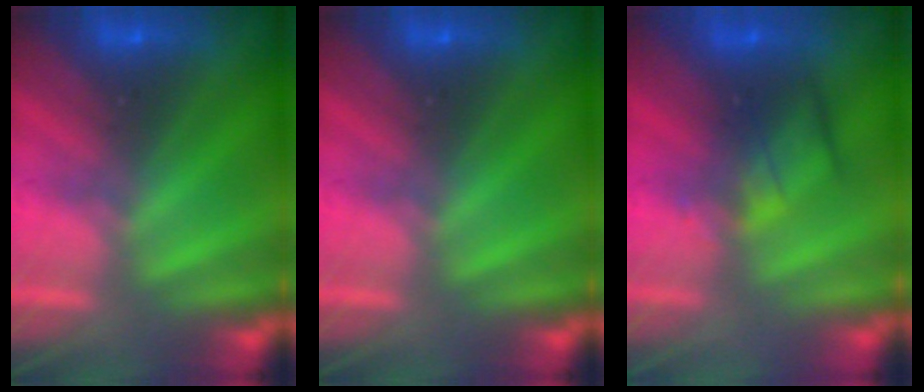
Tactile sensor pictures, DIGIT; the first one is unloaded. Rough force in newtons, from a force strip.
{"total": 0.0}
{"total": 2.4}